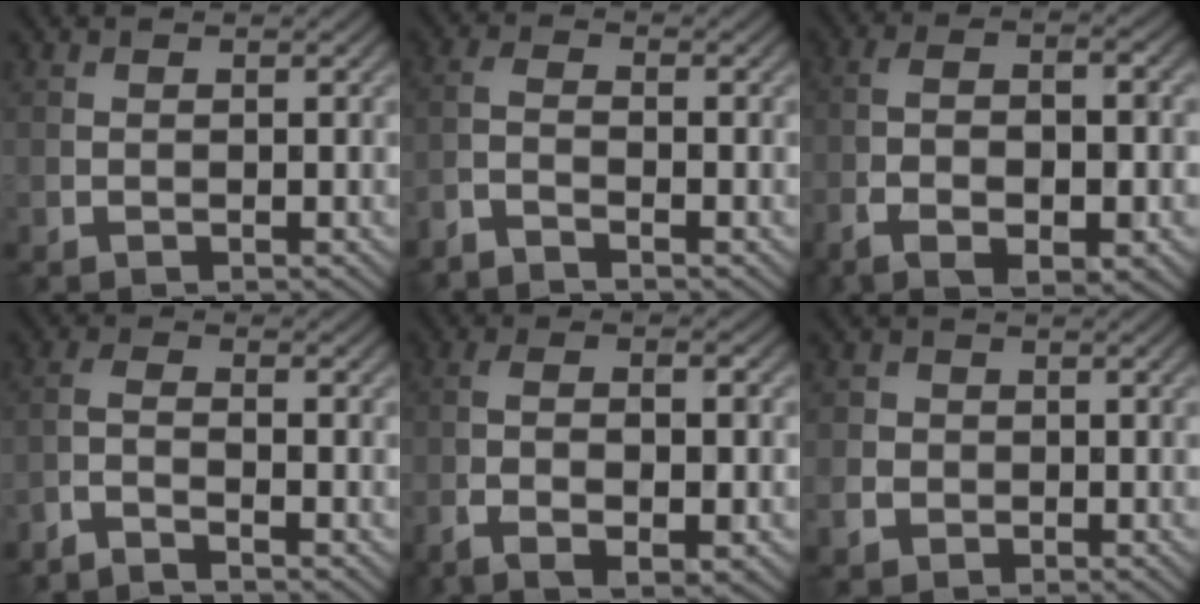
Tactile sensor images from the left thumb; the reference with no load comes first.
{"total": 2.7, "force": [-2.3, 0.3, 1.4], "torque": [-0.031, -0.003, -0.057]}
{"total": 9.7, "force": [-4.1, 3.3, 8.1], "torque": [-0.157, -0.016, -0.058]}
{"total": 2.8, "force": [-2.2, 0.3, 1.6], "torque": [-0.032, -0.001, -0.058]}
{"total": 7.5, "force": [-3.1, 2.3, 6.4], "torque": [-0.129, -0.010, -0.046]}
{"total": 2.7, "force": [-0.6, 2.6, 0.7], "torque": [-0.014, -0.003, -0.016]}